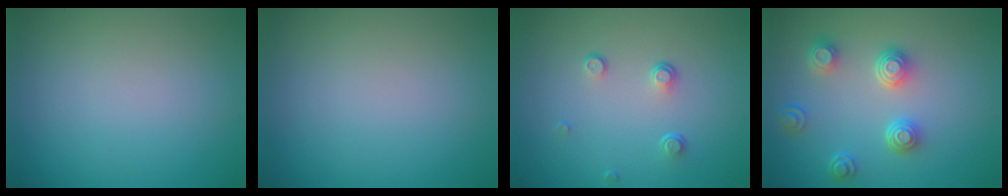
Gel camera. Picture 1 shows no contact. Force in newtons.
{"total": 0.0}
{"total": 1.4, "press": 0.8, "slide": 1.2}
{"total": 4.0, "press": 3.2, "slide": 2.5}